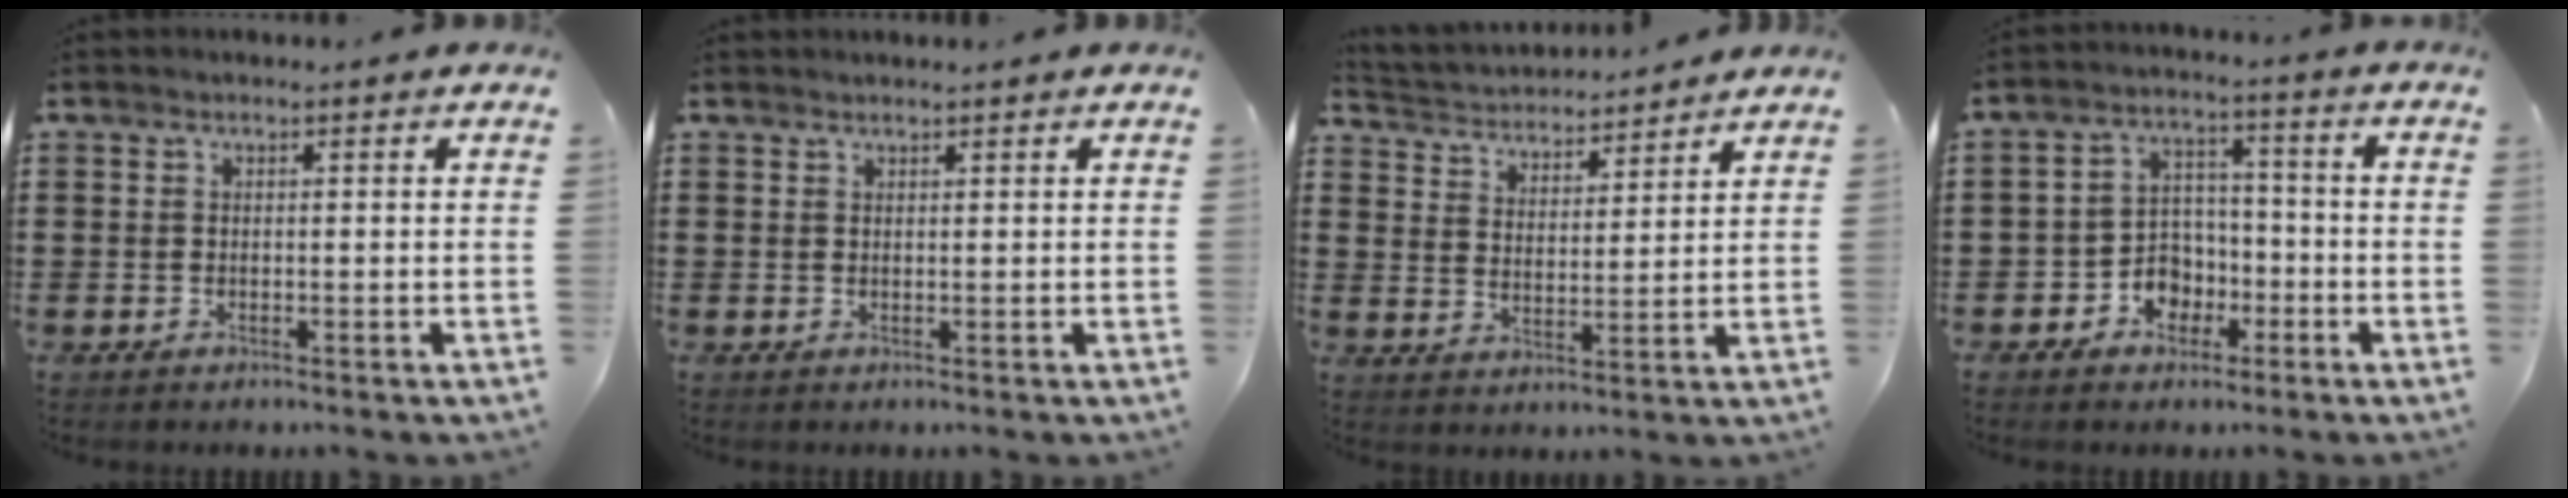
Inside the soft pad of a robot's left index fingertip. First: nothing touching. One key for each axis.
{"total": 0.7, "fx": 0.7, "fy": -0.1, "fz": 0.1, "tx": -0.003, "ty": -0.002, "tz": 0.015}
{"total": 3.5, "fx": 3.5, "fy": 0.5, "fz": -0.2, "tx": -0.017, "ty": -0.025, "tz": 0.057}
{"total": 5.1, "fx": -2.6, "fy": 4.2, "fz": 1.4, "tx": -0.035, "ty": 0.016, "tz": -0.048}